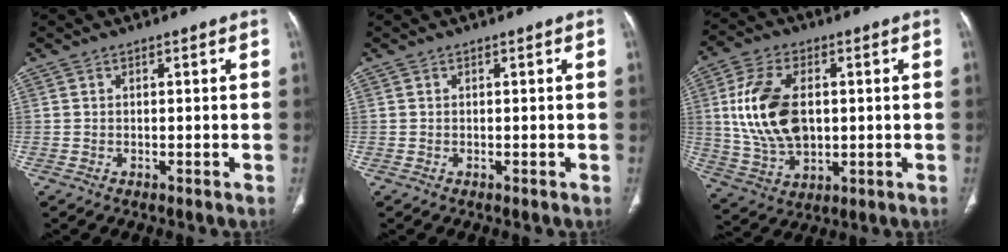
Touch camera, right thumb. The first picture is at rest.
{"total": 0.0}
{"total": 15.1, "force": [1.7, 9.3, 11.8], "torque": [-0.221, -0.003, 0.037]}